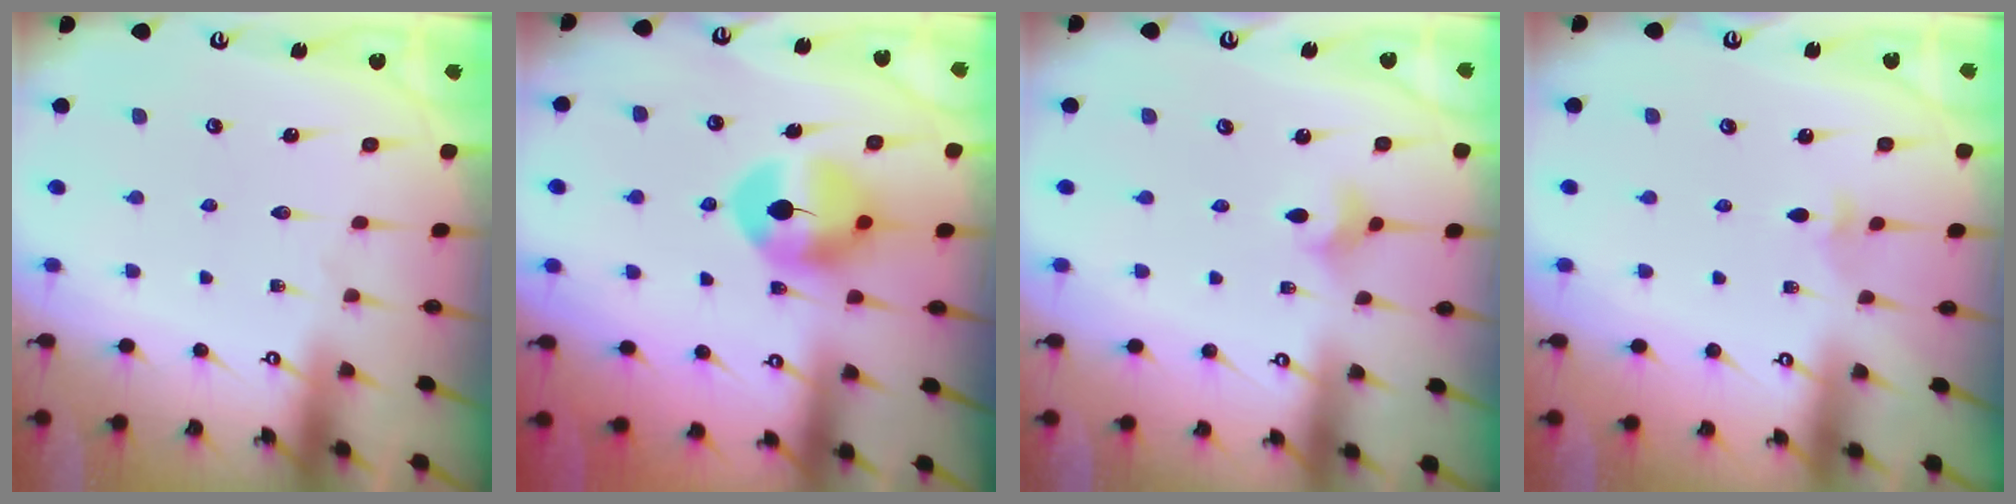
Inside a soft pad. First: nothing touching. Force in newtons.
{"total": 8.3, "press": 8.3, "slide": 0.4}
{"total": 3.8, "press": 3.7, "slide": 0.8}
{"total": 2.9, "press": 2.8, "slide": 0.8}